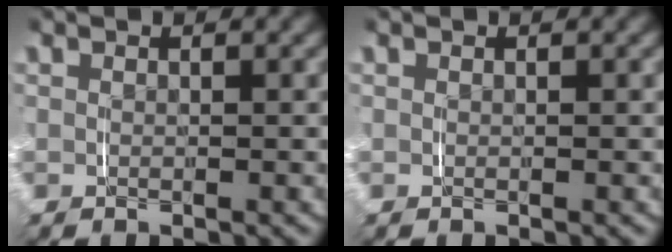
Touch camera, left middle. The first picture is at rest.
{"total": 0.0}